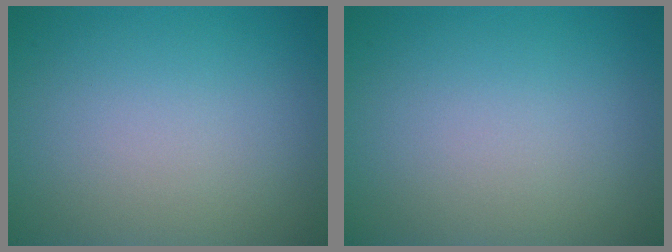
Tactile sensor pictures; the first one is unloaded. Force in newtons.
{"total": 0.0}